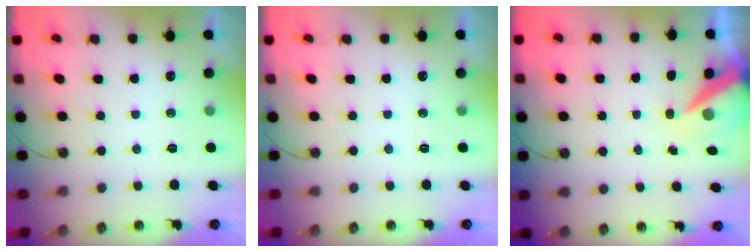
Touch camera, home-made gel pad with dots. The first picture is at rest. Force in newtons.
{"total": 0.0}
{"total": 8.4, "press": 8.3, "slide": 0.5}